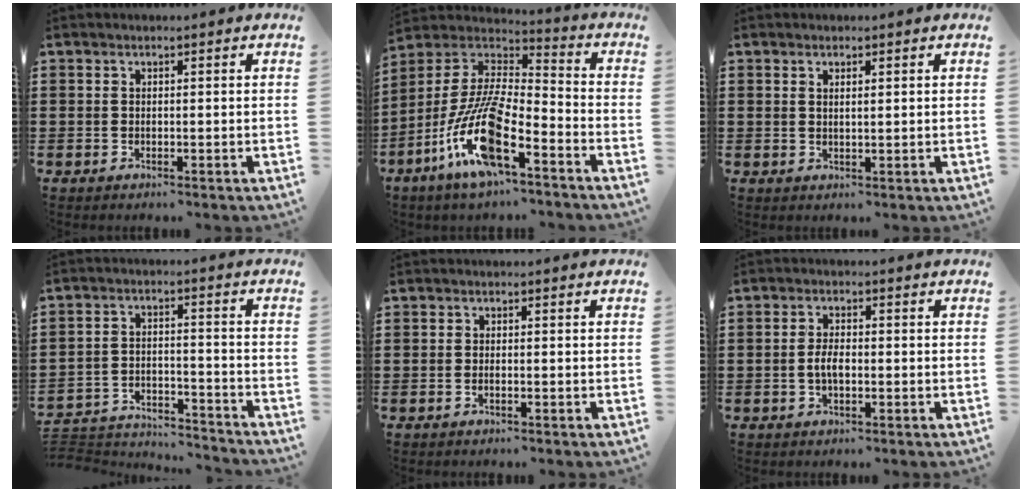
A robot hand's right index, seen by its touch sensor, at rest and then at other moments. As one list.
[{"total": 13.9, "force": [-7.8, 3.6, 10.9], "torque": [-0.252, -0.012, -0.156]}, {"total": 0.9, "force": [0.5, 0.2, 0.7], "torque": [-0.015, 0.002, 0.010]}, {"total": 4.2, "force": [-4.1, 0.6, 0.6], "torque": [-0.023, 0.003, -0.087]}, {"total": 0.6, "force": [-0.3, 0.1, 0.6], "torque": [-0.011, -0.004, -0.005]}, {"total": 3.1, "force": [-0.6, 1.3, 2.8], "torque": [-0.068, -0.002, -0.015]}]